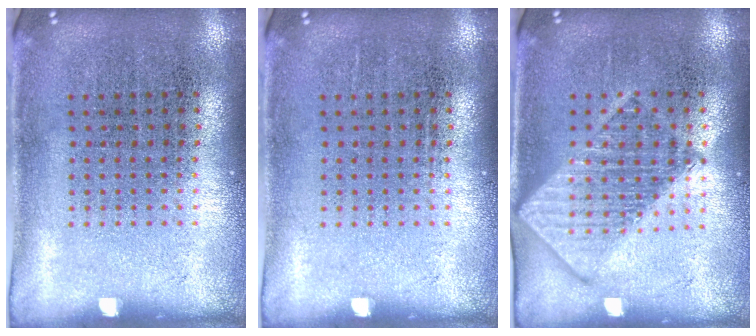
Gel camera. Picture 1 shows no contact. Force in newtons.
{"total": 0.0}
{"total": 2.0, "press": 1.9, "slide": 0.2}